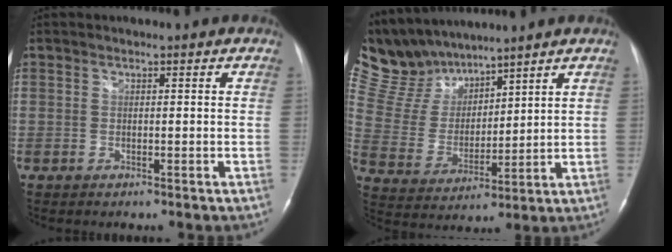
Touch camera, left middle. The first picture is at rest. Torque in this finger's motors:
{"motor_torque": [0.02, -0.17, -0.06, -0.08]}